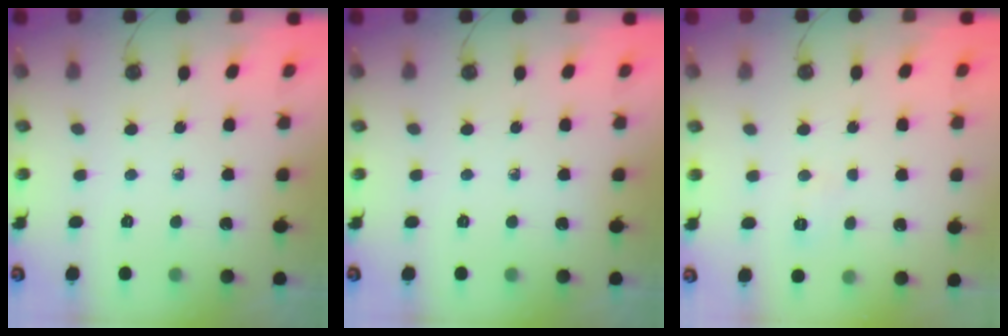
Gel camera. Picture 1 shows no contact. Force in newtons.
{"total": 0.0}
{"total": 16.4, "press": 6.4, "slide": 15.2}